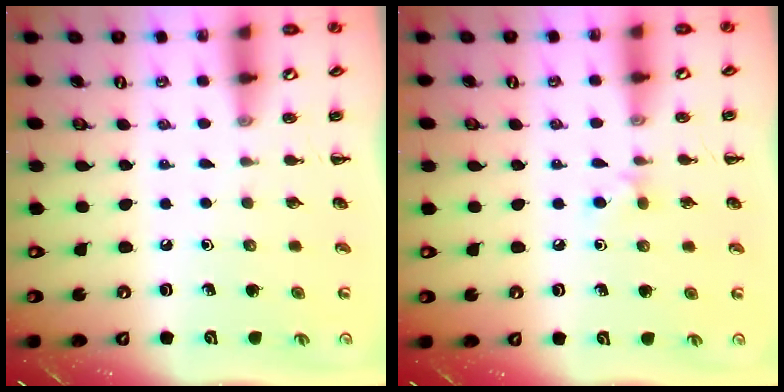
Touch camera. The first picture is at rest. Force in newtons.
{"total": 5.0, "press": 4.6, "slide": 2.0}